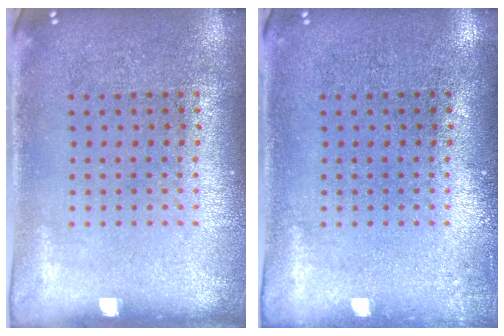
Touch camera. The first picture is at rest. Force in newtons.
{"total": 0.7, "press": 0.7, "slide": 0.2}